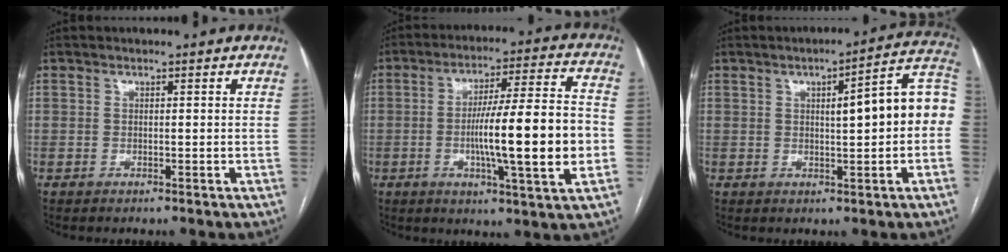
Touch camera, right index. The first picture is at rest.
{"total": 16.6, "force": [-2.7, 0.7, 16.4], "torque": [-0.264, 0.002, -0.044]}
{"total": 10.9, "force": [0.7, 1.7, 10.8], "torque": [-0.138, 0.034, 0.006]}